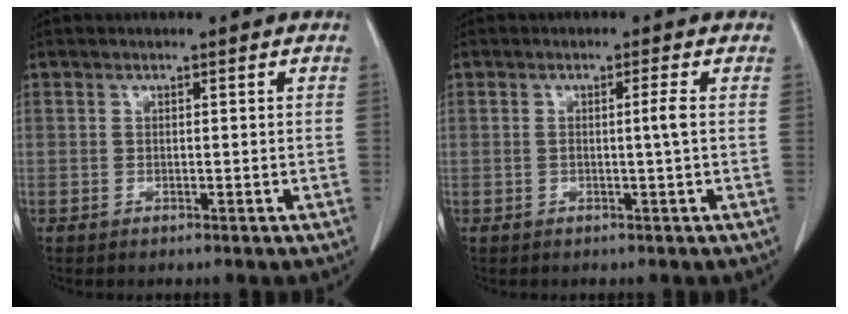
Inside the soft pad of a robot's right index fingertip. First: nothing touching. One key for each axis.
{"total": 1.7, "fx": -0.1, "fy": -0.6, "fz": 1.6, "tx": -0.030, "ty": 0.000, "tz": 0.000}